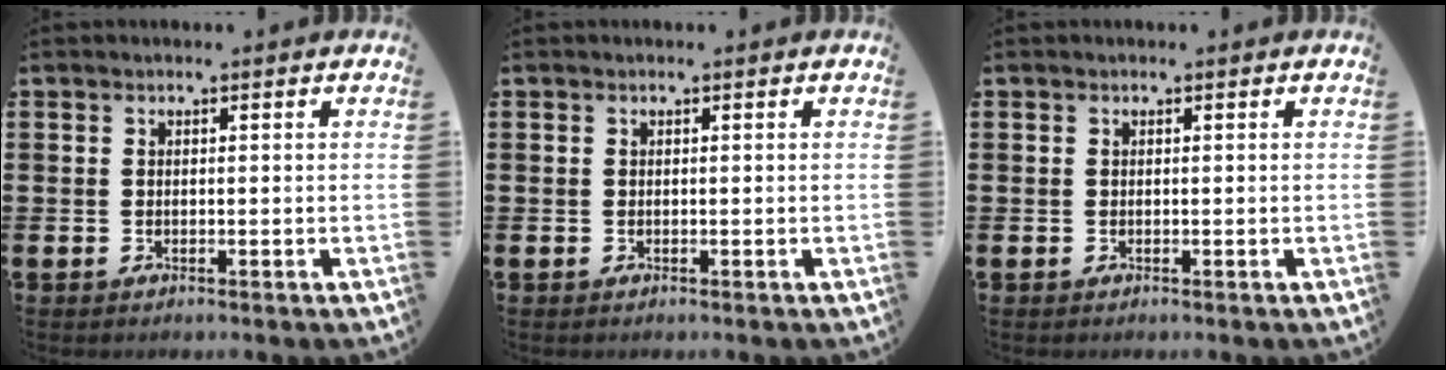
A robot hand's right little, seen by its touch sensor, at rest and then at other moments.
{"total": 0.0}
{"total": 0.0}